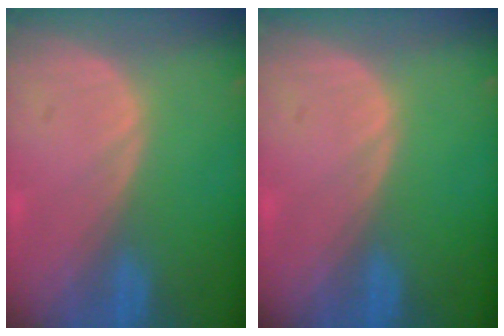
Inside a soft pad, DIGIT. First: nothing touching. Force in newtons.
{"total": 0.0}